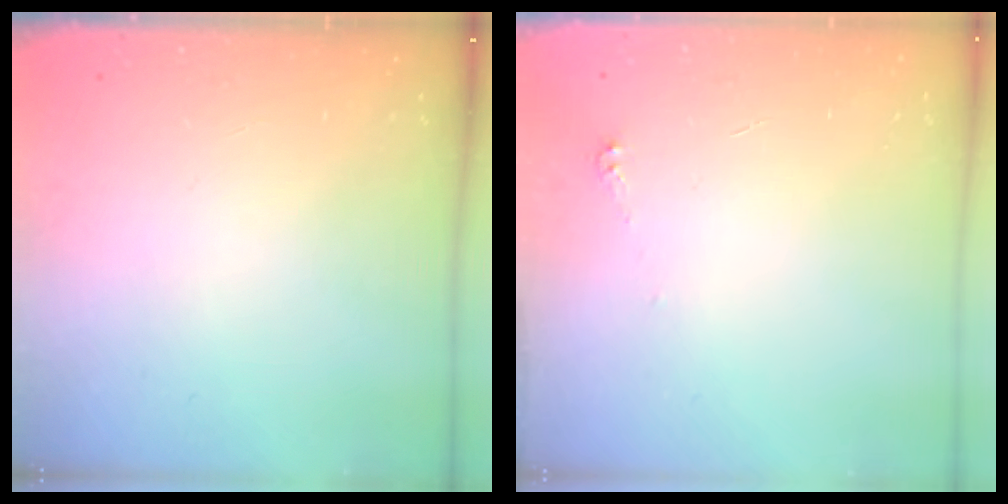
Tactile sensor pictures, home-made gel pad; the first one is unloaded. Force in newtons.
{"total": 2.5, "press": 2.5, "slide": 0.3}